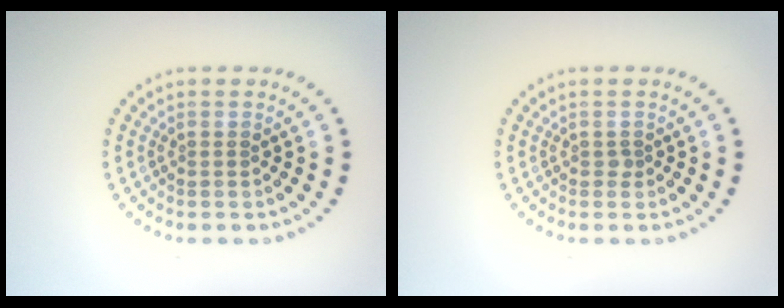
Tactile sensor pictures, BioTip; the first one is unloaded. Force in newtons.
{"total": 0.5, "press": 0.4, "slide": 0.4}